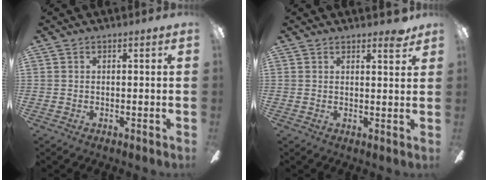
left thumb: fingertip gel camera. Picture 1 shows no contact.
{"total": 3.0, "force": [2.5, 0.5, 1.6], "torque": [-0.011, -0.015, 0.039]}